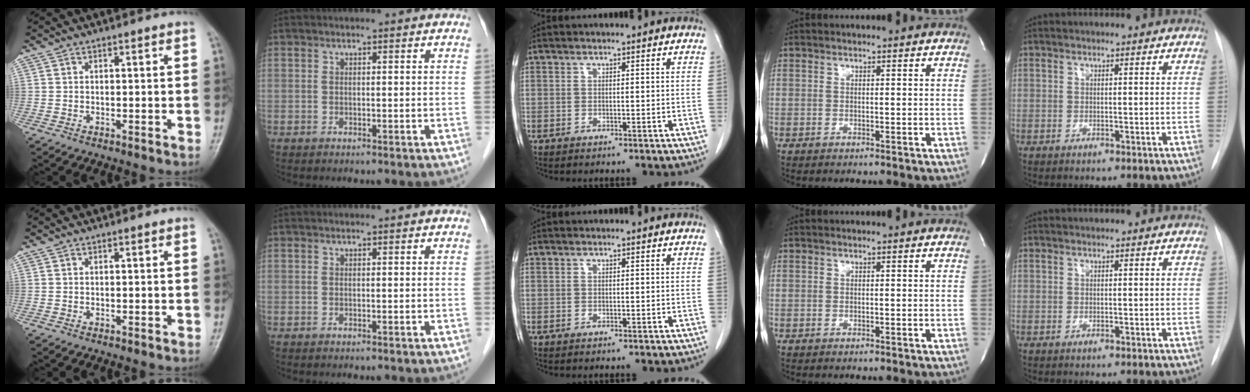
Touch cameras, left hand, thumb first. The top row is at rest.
{}